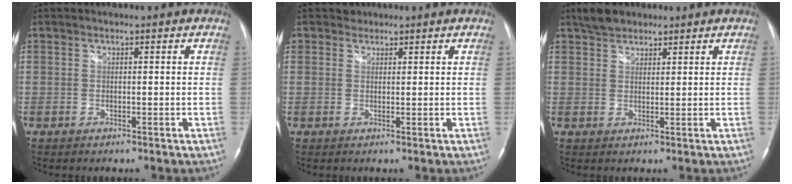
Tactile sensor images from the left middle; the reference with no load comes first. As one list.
[{"total": 1.1, "force": [0.8, 0.7, -0.2], "torque": [0.005, -0.002, 0.009]}, {"total": 3.9, "force": [3.1, 1.9, 1.3], "torque": [-0.031, 0.013, 0.057]}]